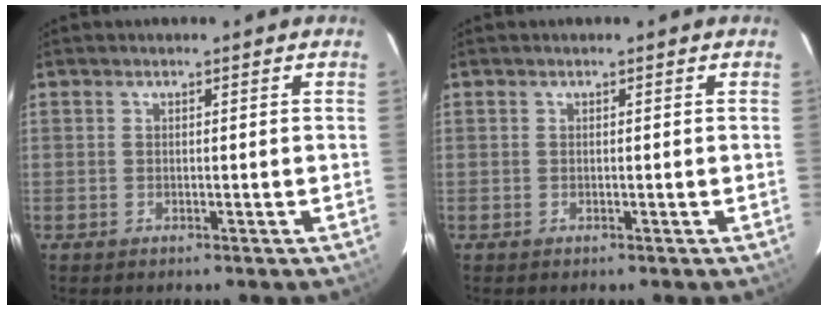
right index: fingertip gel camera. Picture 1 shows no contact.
{"total": 0.0}